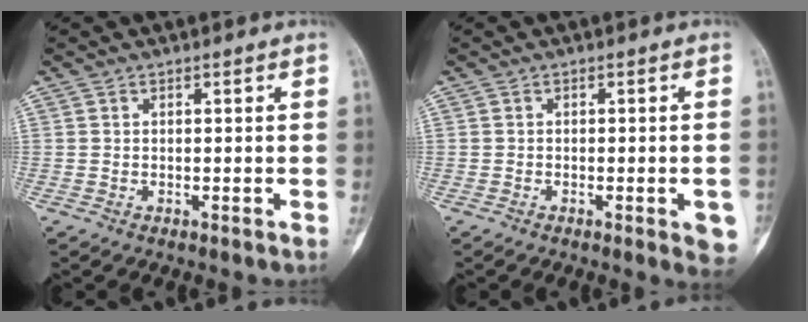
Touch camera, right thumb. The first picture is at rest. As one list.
[{"total": 5.0, "force": [-1.8, 1.4, 4.4], "torque": [-0.042, 0.001, -0.019]}]